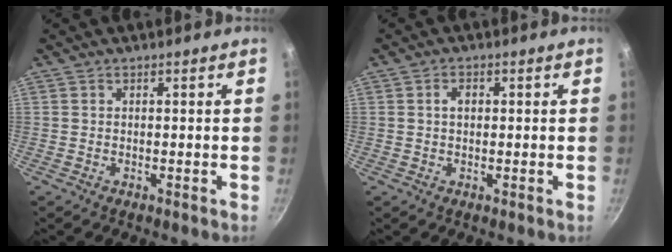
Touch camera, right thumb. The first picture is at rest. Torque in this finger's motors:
{"motor_torque": [0.35, 1.24, 0.87, -0.21, 0.05]}